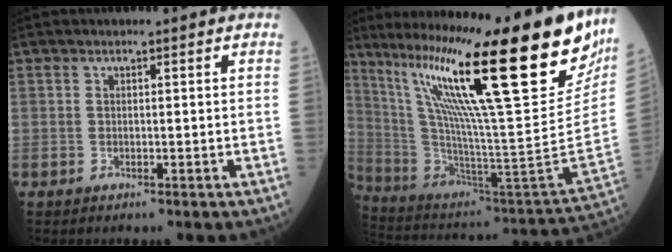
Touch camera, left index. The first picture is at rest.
{"total": 34.3, "force": [21.3, 2.2, 26.8], "torque": [-0.413, -0.028, 0.338]}